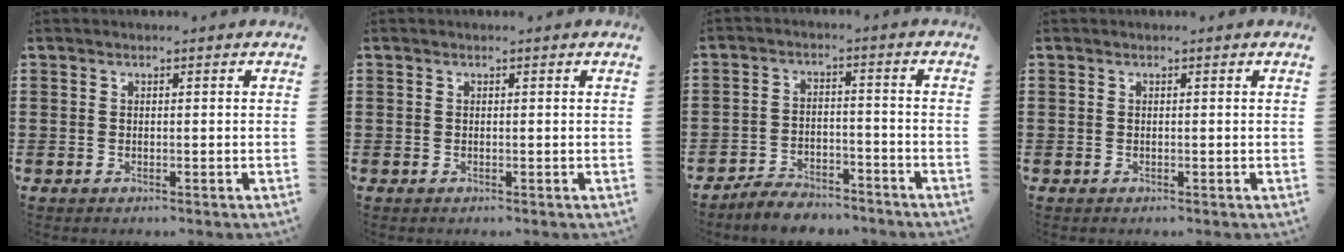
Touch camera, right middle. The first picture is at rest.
{"total": 0.0}
{"total": 4.5, "force": [-4.4, 0.8, 0.5], "torque": [-0.010, 0.014, -0.092]}
{"total": 0.0}